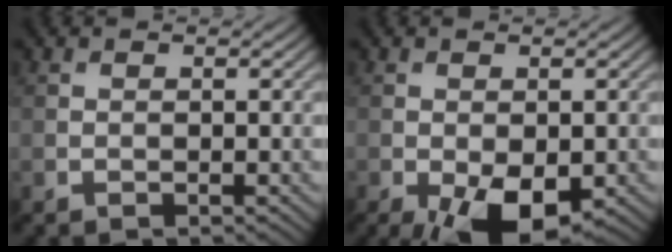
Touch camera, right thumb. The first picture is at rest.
{"total": 8.3, "force": [-3.6, 4.3, 6.1], "torque": [-0.119, -0.020, -0.051]}